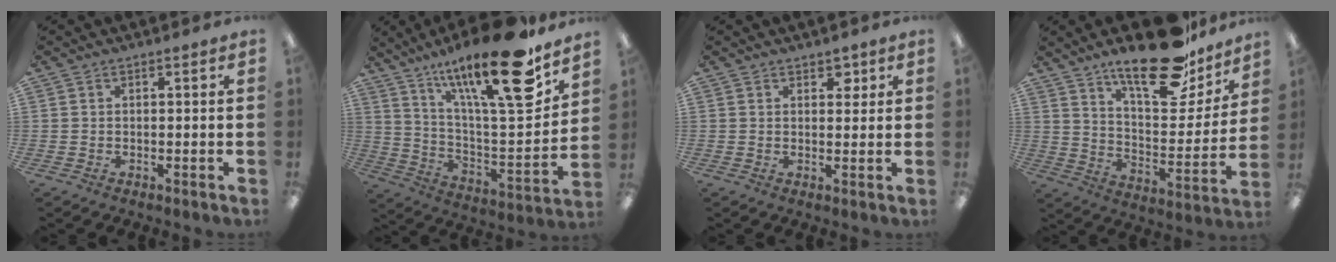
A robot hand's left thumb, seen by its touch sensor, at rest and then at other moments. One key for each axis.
{"total": 23.9, "fx": 16.2, "fy": 5.3, "fz": 16.7, "tx": -0.270, "ty": -0.103, "tz": 0.257}
{"total": 2.6, "fx": 1.7, "fy": 1.7, "fz": 1.1, "tx": -0.008, "ty": -0.004, "tz": 0.027}
{"total": 22.2, "fx": 16.6, "fy": 8.1, "fz": 12.4, "tx": -0.186, "ty": -0.106, "tz": 0.279}